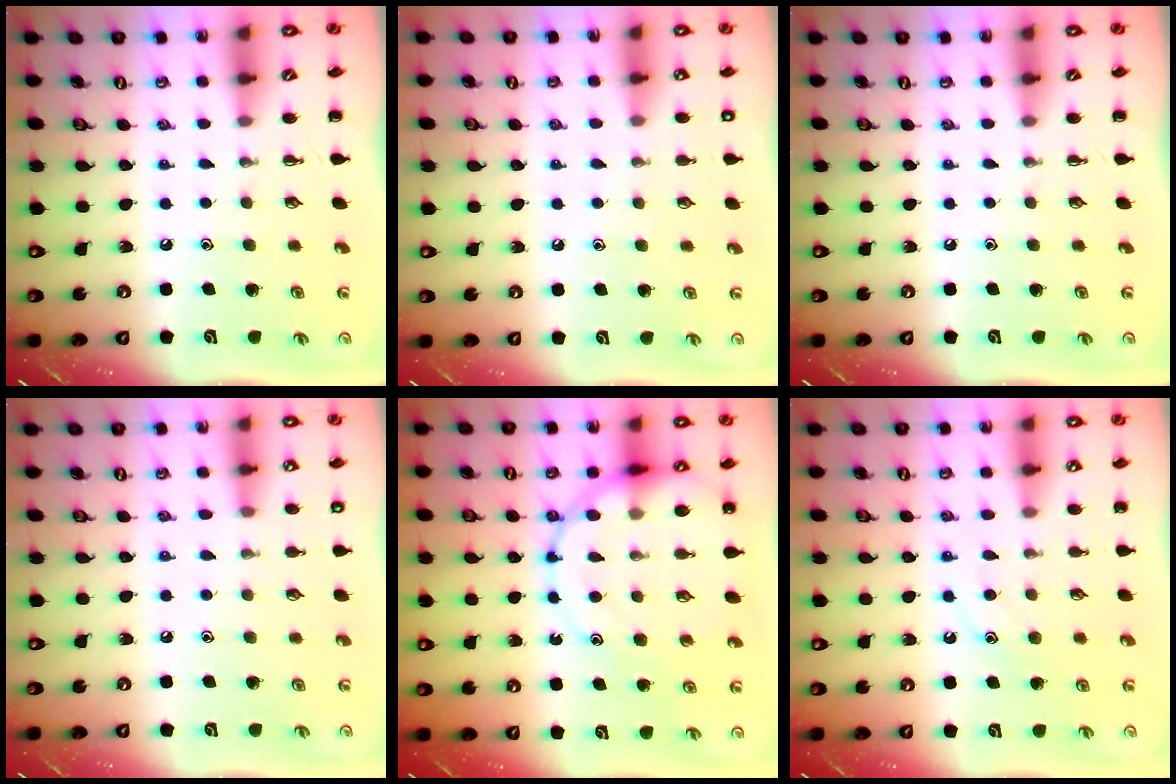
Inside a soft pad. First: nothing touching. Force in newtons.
{"total": 1.1, "press": 1.1, "slide": 0.2}
{"total": 0.0}
{"total": 7.1, "press": 6.8, "slide": 2.2}
{"total": 17.9, "press": 17.5, "slide": 3.5}
{"total": 10.2, "press": 10.1, "slide": 1.2}